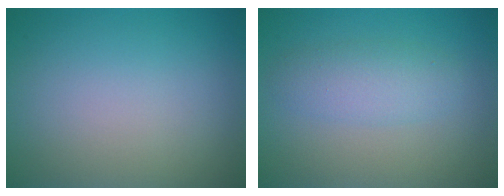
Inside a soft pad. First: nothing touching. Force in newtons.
{"total": 2.9, "press": 2.9, "slide": 0.1}